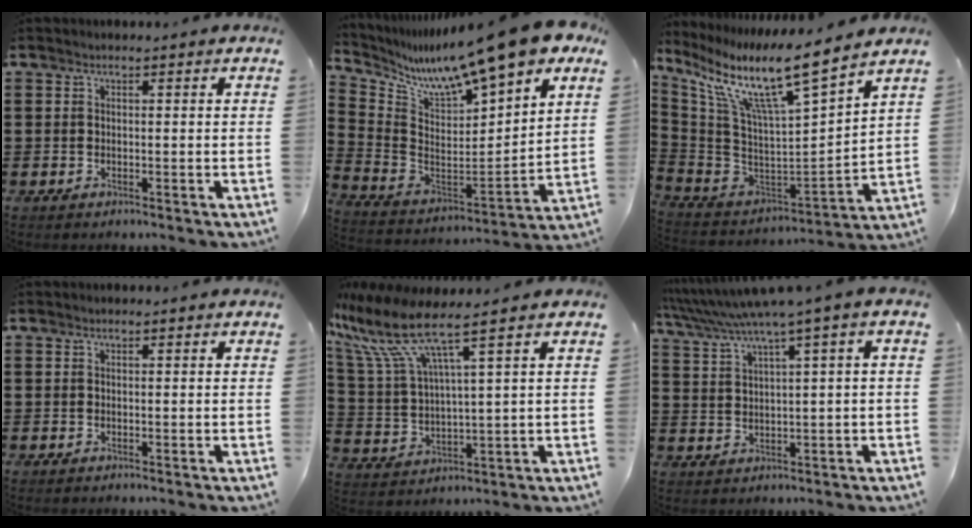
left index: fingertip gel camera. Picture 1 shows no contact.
{"total": 12.9, "force": [11.1, 0.8, 6.5], "torque": [-0.140, -0.081, 0.178]}
{"total": 11.8, "force": [8.7, 0.8, 8.0], "torque": [-0.175, -0.068, 0.139]}
{"total": 0.0}
{"total": 9.2, "force": [6.4, 1.0, 6.6], "torque": [-0.170, -0.040, 0.102]}
{"total": 4.5, "force": [2.6, -0.4, 3.6], "torque": [-0.086, -0.022, 0.039]}